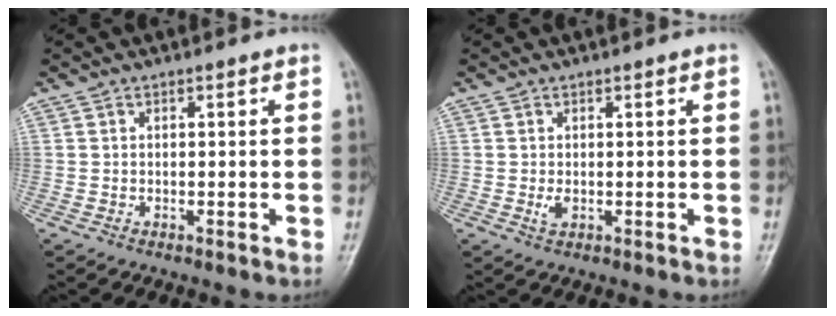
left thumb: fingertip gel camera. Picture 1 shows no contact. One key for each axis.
{"total": 1.7, "fx": 0.3, "fy": 0.8, "fz": 1.4, "tx": -0.026, "ty": -0.002, "tz": 0.010}